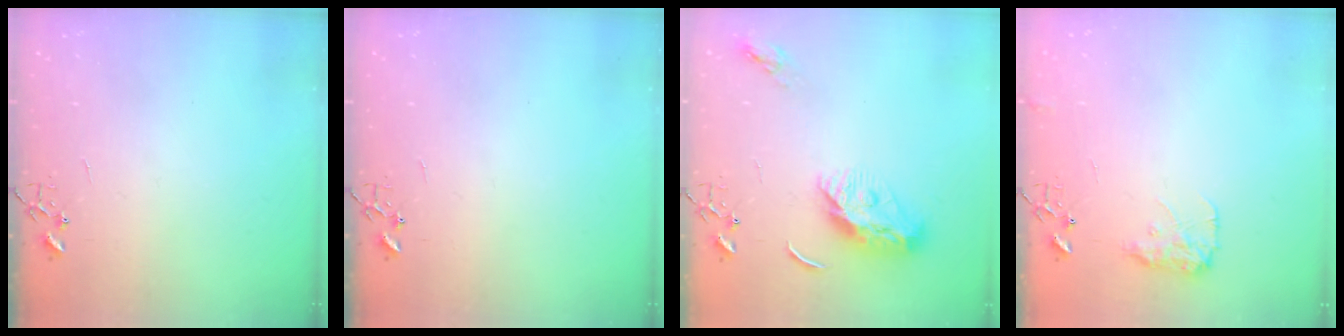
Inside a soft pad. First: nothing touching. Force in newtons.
{"total": 0.0}
{"total": 12.7, "press": 12.7, "slide": 0.3}
{"total": 9.8, "press": 9.8, "slide": 0.2}